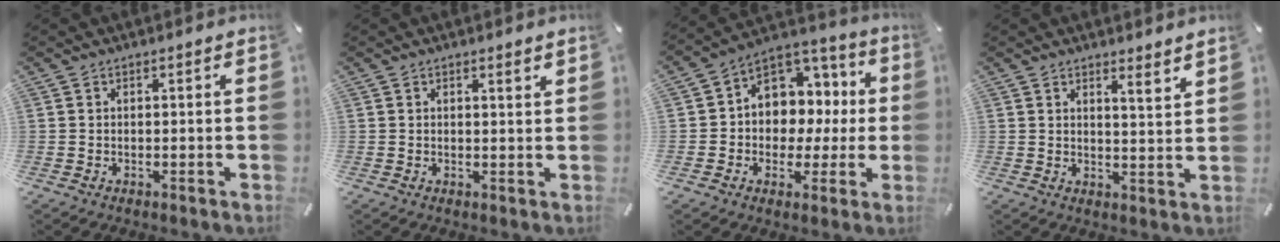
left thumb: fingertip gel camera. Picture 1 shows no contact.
{"total": 1.2, "force": [0.9, 0.2, 0.7], "torque": [-0.006, -0.004, 0.014]}
{"total": 10.0, "force": [1.2, 9.2, 3.6], "torque": [-0.056, -0.024, 0.032]}
{"total": 3.7, "force": [3.5, 0.0, 1.2], "torque": [-0.017, -0.031, 0.058]}